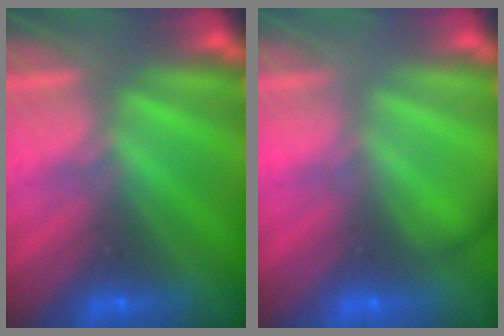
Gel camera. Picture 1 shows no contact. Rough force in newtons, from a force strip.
{"total": 2.1}